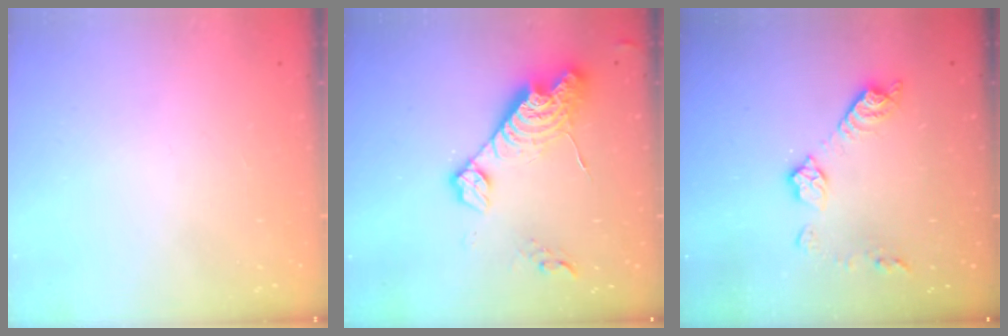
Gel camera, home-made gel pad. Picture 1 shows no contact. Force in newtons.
{"total": 15.2, "press": 15.2, "slide": 1.1}
{"total": 10.5, "press": 10.5, "slide": 0.5}